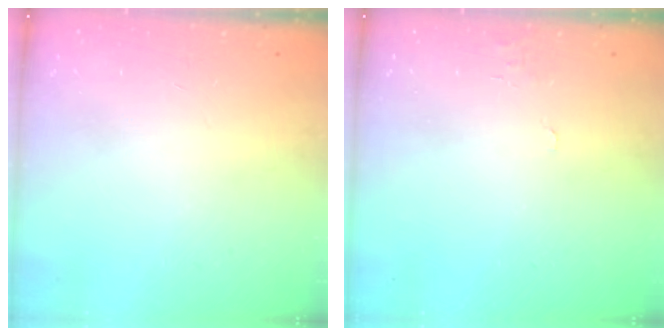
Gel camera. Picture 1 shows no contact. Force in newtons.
{"total": 4.3, "press": 4.3, "slide": 0.3}